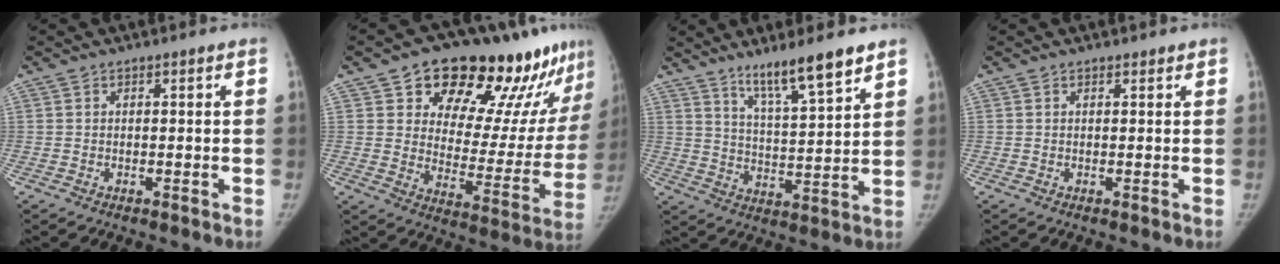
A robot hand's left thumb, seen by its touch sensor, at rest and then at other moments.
{"total": 23.6, "force": [16.8, 10.1, 13.1], "torque": [-0.131, -0.077, 0.240]}
{"total": 11.2, "force": [8.2, 1.2, 7.5], "torque": [-0.120, -0.055, 0.146]}
{"total": 0.7, "force": [0.6, 0.3, 0.1], "torque": [-0.003, -0.005, 0.008]}